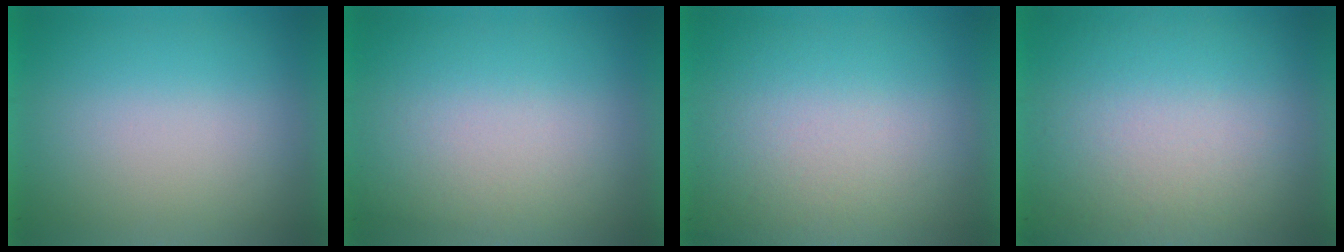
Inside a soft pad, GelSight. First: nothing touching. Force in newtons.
{"total": 2.3}
{"total": 2.7}
{"total": 4.4}